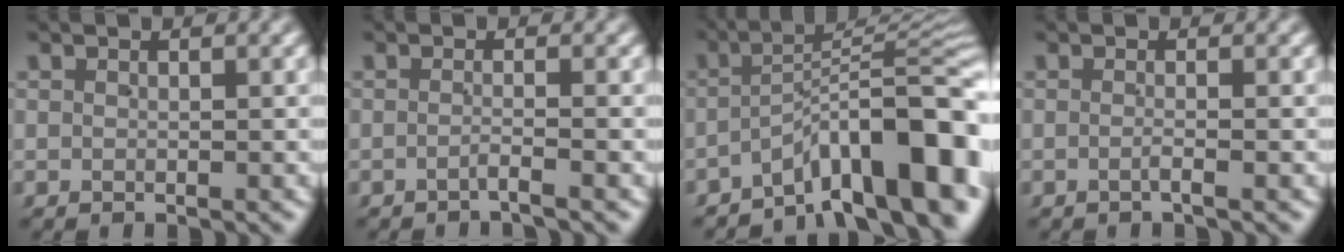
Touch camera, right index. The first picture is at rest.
{"total": 1.3, "force": [-1.2, -0.4, 0.5], "torque": [-0.010, -0.001, -0.025]}
{"total": 10.8, "force": [-5.2, 4.0, 8.6], "torque": [-0.111, -0.005, -0.076]}
{"total": 0.9, "force": [-0.7, -0.1, 0.6], "torque": [-0.015, 0.001, -0.017]}